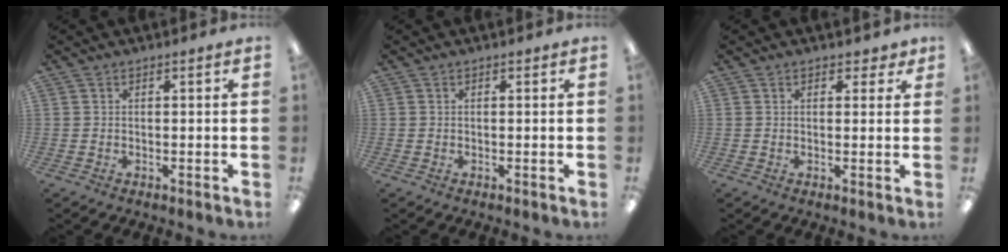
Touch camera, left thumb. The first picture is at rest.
{"total": 0.0}
{"total": 2.3, "force": [1.5, 1.5, 1.0], "torque": [-0.004, -0.003, 0.024]}